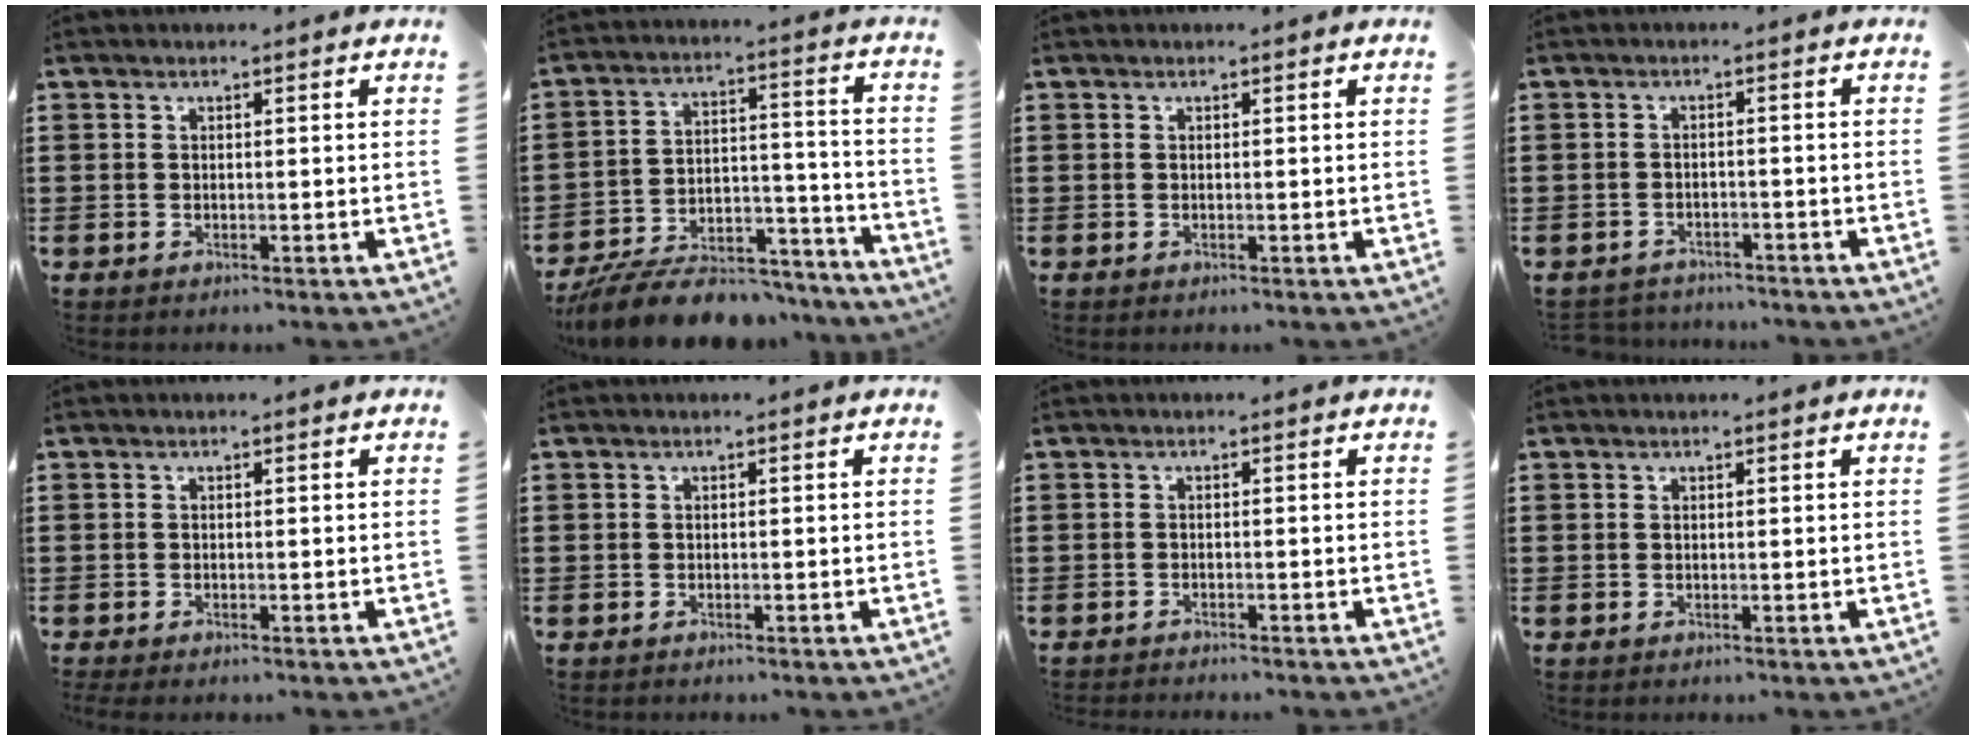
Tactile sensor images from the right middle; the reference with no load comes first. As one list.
[{"total": 10.5, "force": [-9.4, 2.8, 3.8], "torque": [-0.059, 0.040, -0.176]}, {"total": 0.0}, {"total": 2.2, "force": [-2.1, 0.5, -0.2], "torque": [-0.004, 0.001, -0.048]}, {"total": 0.7, "force": [-0.6, 0.2, 0.2], "torque": [-0.006, -0.002, -0.012]}, {"total": 0.7, "force": [-0.5, 0.5, -0.1], "torque": [0.002, 0.005, -0.013]}, {"total": 1.1, "force": [-1.1, 0.0, 0.0], "torque": [-0.003, 0.003, -0.024]}, {"total": 0.0}]